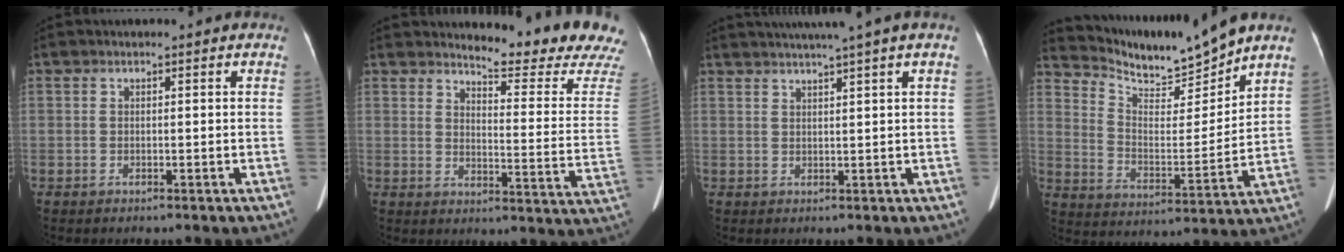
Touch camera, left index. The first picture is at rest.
{"total": 16.9, "force": [16.4, -0.7, 4.1], "torque": [-0.055, -0.138, 0.180]}
{"total": 7.2, "force": [5.4, -1.6, 4.4], "torque": [-0.061, 0.020, 0.072]}
{"total": 11.0, "force": [10.8, -0.3, 2.1], "torque": [-0.059, -0.012, 0.200]}